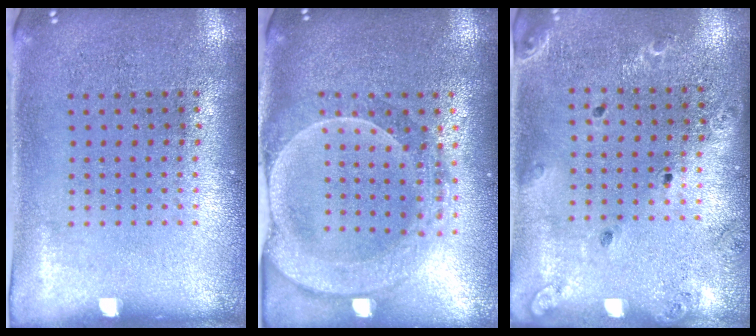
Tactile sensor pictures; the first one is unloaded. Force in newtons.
{"total": 2.3, "press": 2.1, "slide": 0.9}
{"total": 1.4, "press": 1.4, "slide": 0.1}